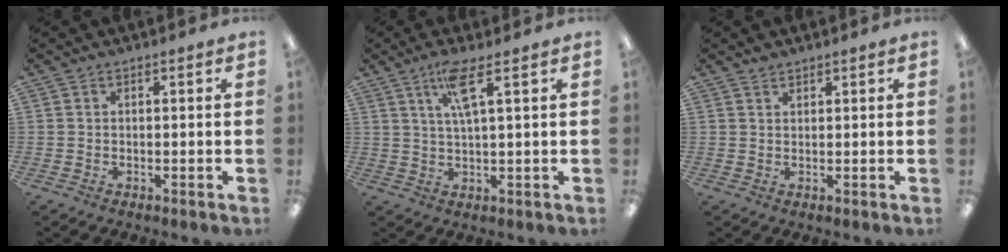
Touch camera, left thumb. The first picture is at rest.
{"total": 6.6, "force": [3.5, 0.8, 5.5], "torque": [-0.112, 0.000, 0.056]}
{"total": 1.4, "force": [1.3, 0.4, 0.1], "torque": [-0.004, -0.001, 0.025]}